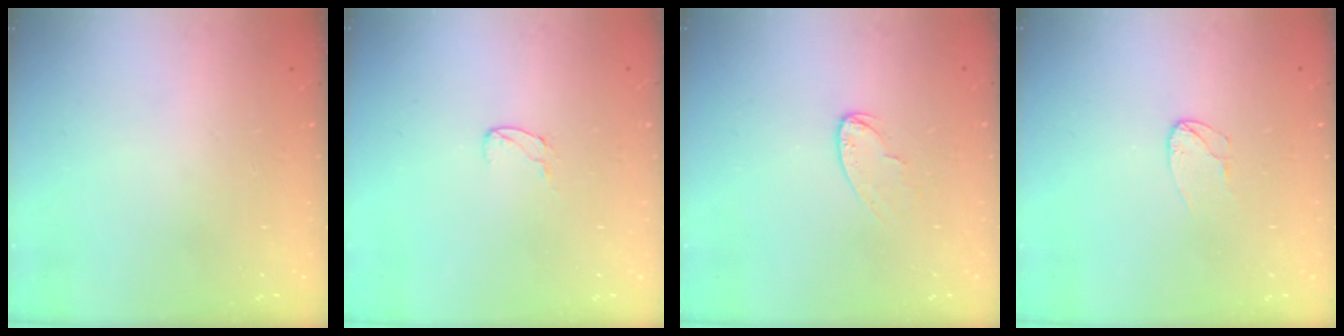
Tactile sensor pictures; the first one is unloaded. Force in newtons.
{"total": 5.0, "press": 5.0, "slide": 0.5}
{"total": 5.1, "press": 5.1, "slide": 0.4}
{"total": 4.0, "press": 3.9, "slide": 0.3}